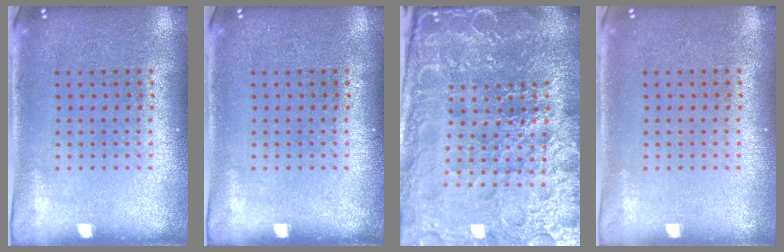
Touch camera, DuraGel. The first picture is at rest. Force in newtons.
{"total": 0.0}
{"total": 6.9, "press": 6.0, "slide": 3.2}
{"total": 0.0}